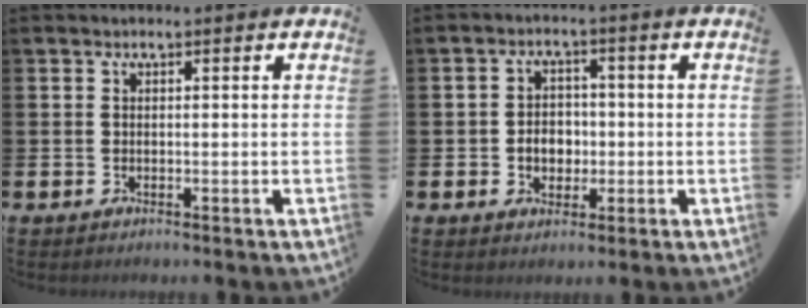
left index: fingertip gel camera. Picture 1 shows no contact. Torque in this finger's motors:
{"motor_torque": [0.26, 0.12, 0.09, 0.05]}